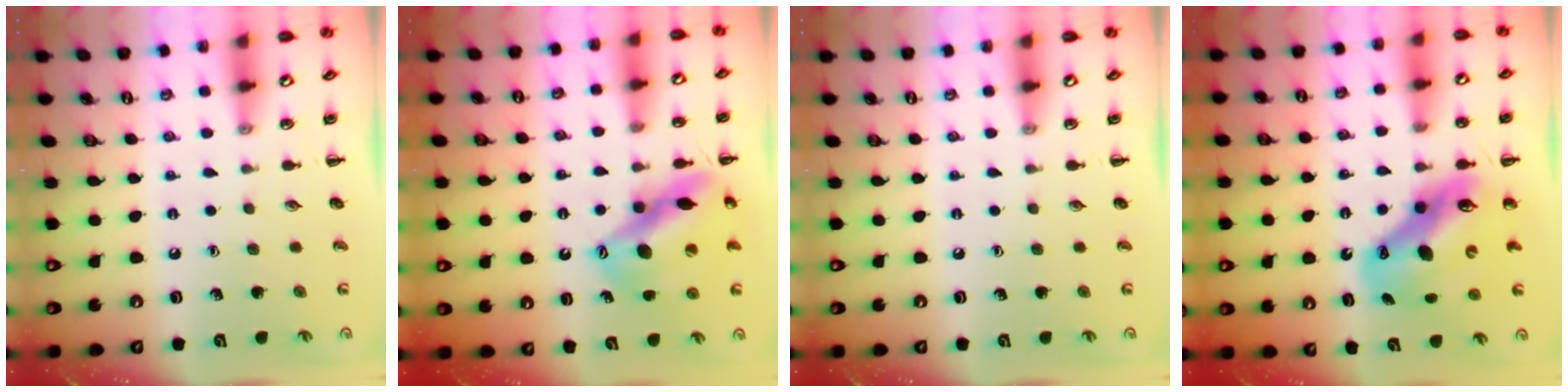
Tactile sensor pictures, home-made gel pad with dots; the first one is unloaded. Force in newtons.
{"total": 15.2, "press": 14.8, "slide": 3.7}
{"total": 0.0}
{"total": 12.9, "press": 12.4, "slide": 3.8}